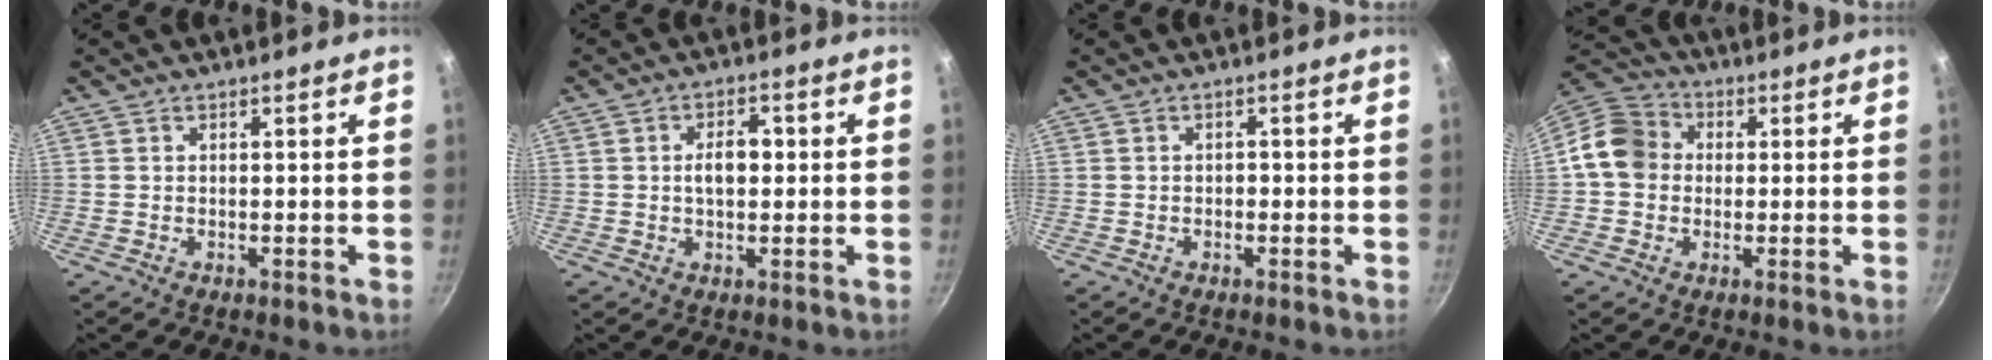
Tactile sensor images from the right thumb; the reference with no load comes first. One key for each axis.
{"total": 5.2, "fx": 0.2, "fy": 3.2, "fz": 4.1, "tx": -0.046, "ty": 0.011, "tz": -0.001}
{"total": 1.0, "fx": -0.4, "fy": 0.8, "fz": 0.5, "tx": -0.005, "ty": 0.006, "tz": -0.008}
{"total": 10.1, "fx": 0.1, "fy": 8.8, "fz": 4.9, "tx": -0.060, "ty": 0.026, "tz": -0.020}